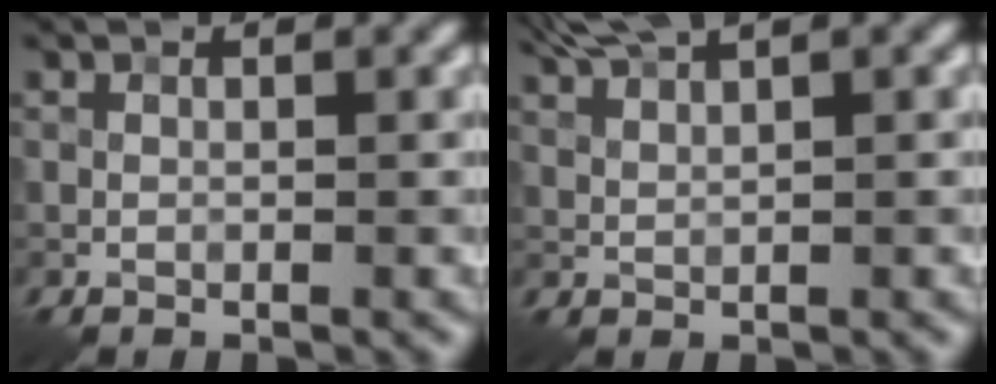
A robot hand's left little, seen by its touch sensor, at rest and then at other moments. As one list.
[{"total": 3.1, "force": [2.5, 0.4, 1.8], "torque": [-0.040, 0.005, 0.049]}]